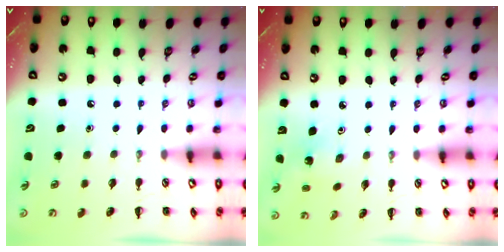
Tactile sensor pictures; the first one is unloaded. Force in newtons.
{"total": 2.0, "press": 1.9, "slide": 0.7}